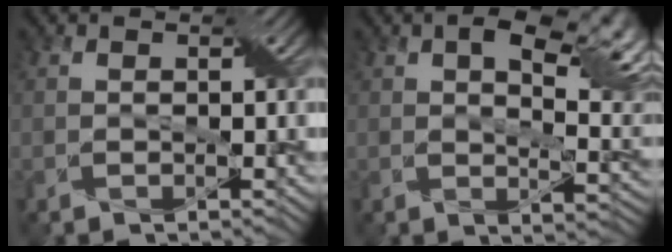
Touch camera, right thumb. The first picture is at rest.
{"total": 11.7, "force": [4.5, 5.8, 9.1], "torque": [-0.131, -0.005, 0.069]}